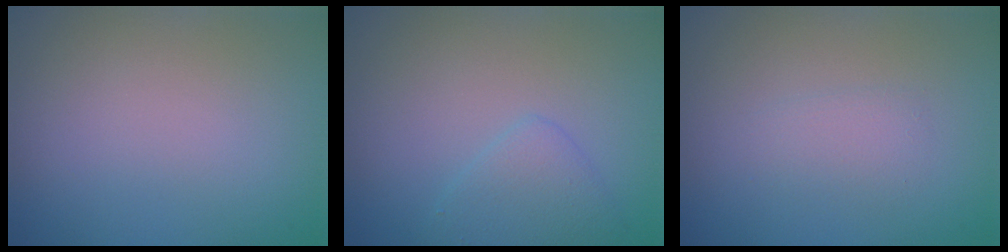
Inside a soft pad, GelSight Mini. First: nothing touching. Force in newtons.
{"total": 2.1, "press": 2.1, "slide": 0.0}
{"total": 1.3, "press": 1.3, "slide": 0.0}